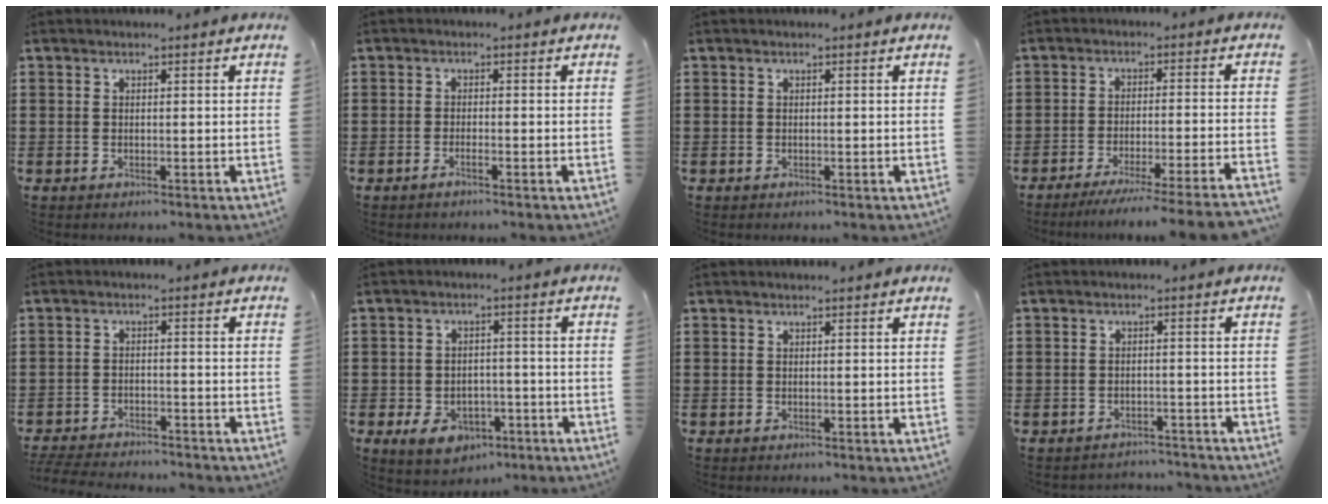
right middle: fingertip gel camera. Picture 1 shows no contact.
{"total": 1.1, "force": [-0.7, 0.0, 0.8], "torque": [-0.014, -0.004, -0.013]}
{"total": 0.0}
{"total": 5.3, "force": [-4.5, -0.6, 2.6], "torque": [-0.040, -0.016, -0.086]}
{"total": 3.7, "force": [-3.7, 0.3, 0.6], "torque": [-0.017, -0.001, -0.079]}
{"total": 4.9, "force": [-3.0, 3.0, 2.5], "torque": [-0.058, 0.006, -0.061]}
{"total": 0.0}
{"total": 2.2, "force": [-2.1, 0.5, -0.4], "torque": [0.000, 0.003, -0.050]}